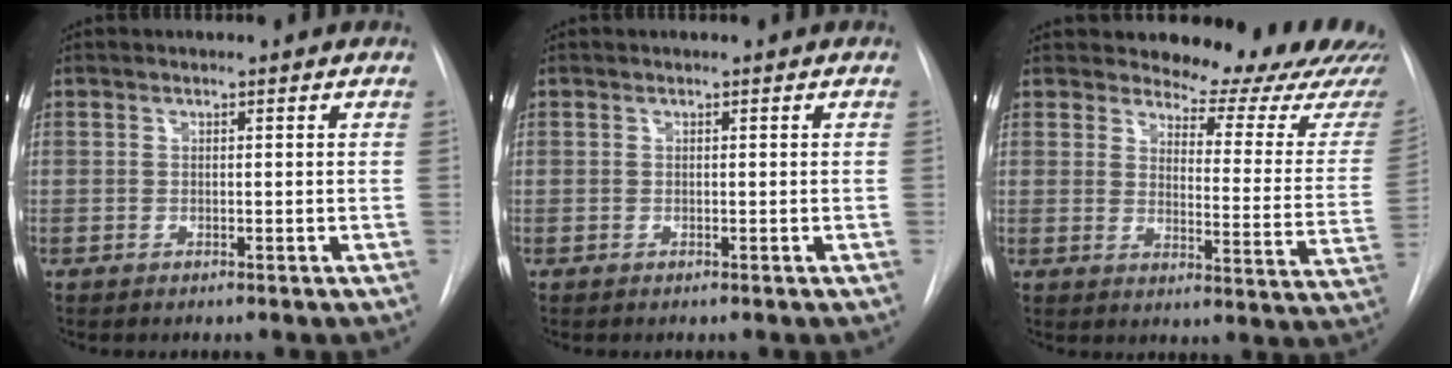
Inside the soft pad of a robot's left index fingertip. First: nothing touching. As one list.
[{"total": 0.0}, {"total": 18.2, "force": [17.2, 3.2, 4.7], "torque": [-0.041, -0.108, 0.183]}]